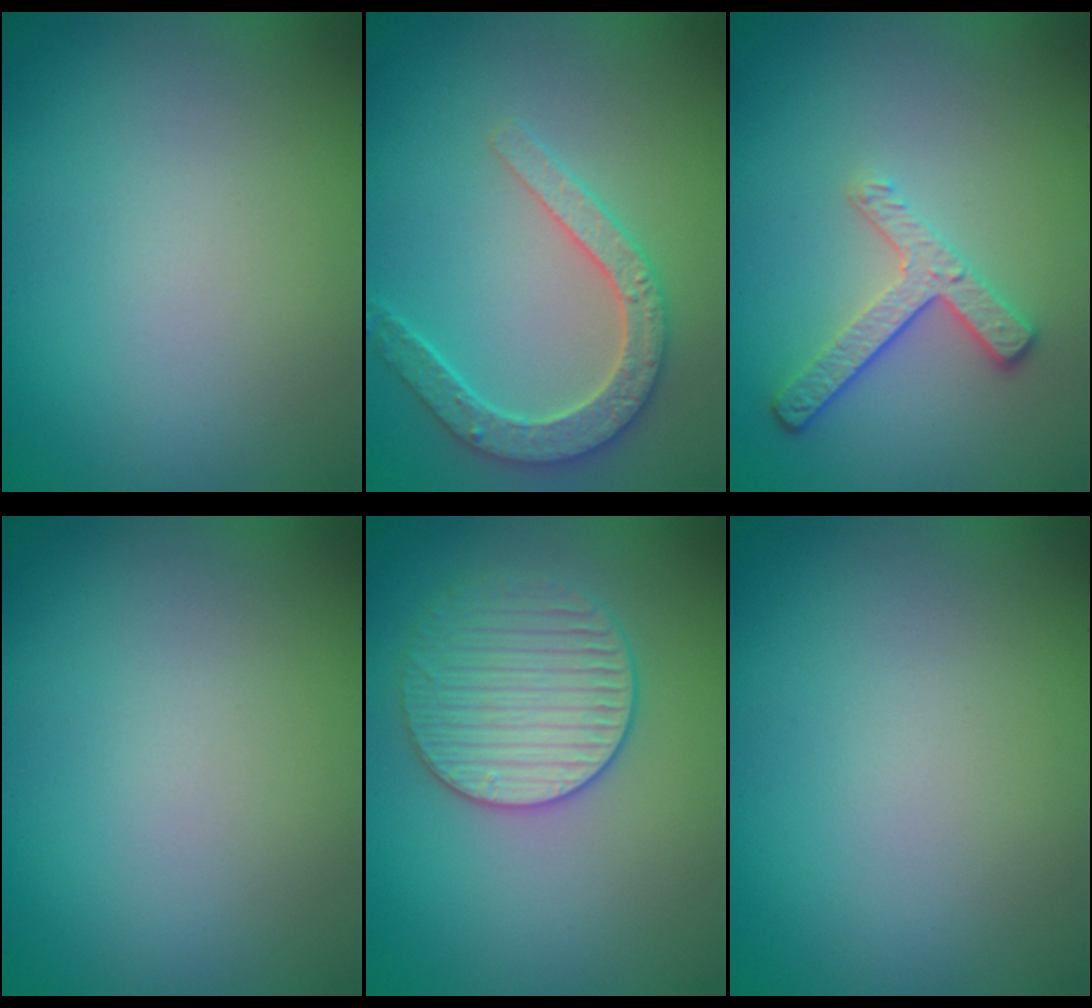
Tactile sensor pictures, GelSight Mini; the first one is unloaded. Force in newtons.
{"total": 3.6, "press": 3.4, "slide": 1.4}
{"total": 2.7, "press": 2.3, "slide": 1.5}
{"total": 0.0}
{"total": 3.2, "press": 3.2, "slide": 0.3}
{"total": 0.0}